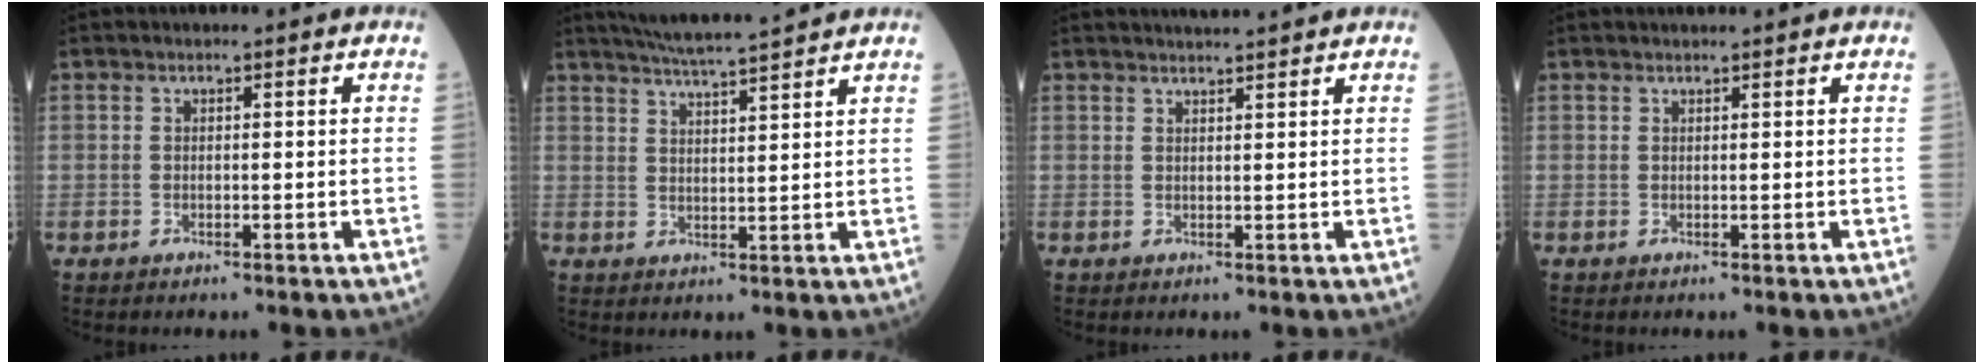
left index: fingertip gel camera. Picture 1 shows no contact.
{"total": 9.8, "force": [8.9, -0.6, 4.0], "torque": [-0.071, 0.018, 0.133]}
{"total": 4.2, "force": [3.9, -0.3, 1.4], "torque": [-0.020, 0.021, 0.053]}
{"total": 2.0, "force": [1.8, -0.1, 0.6], "torque": [-0.007, 0.014, 0.028]}